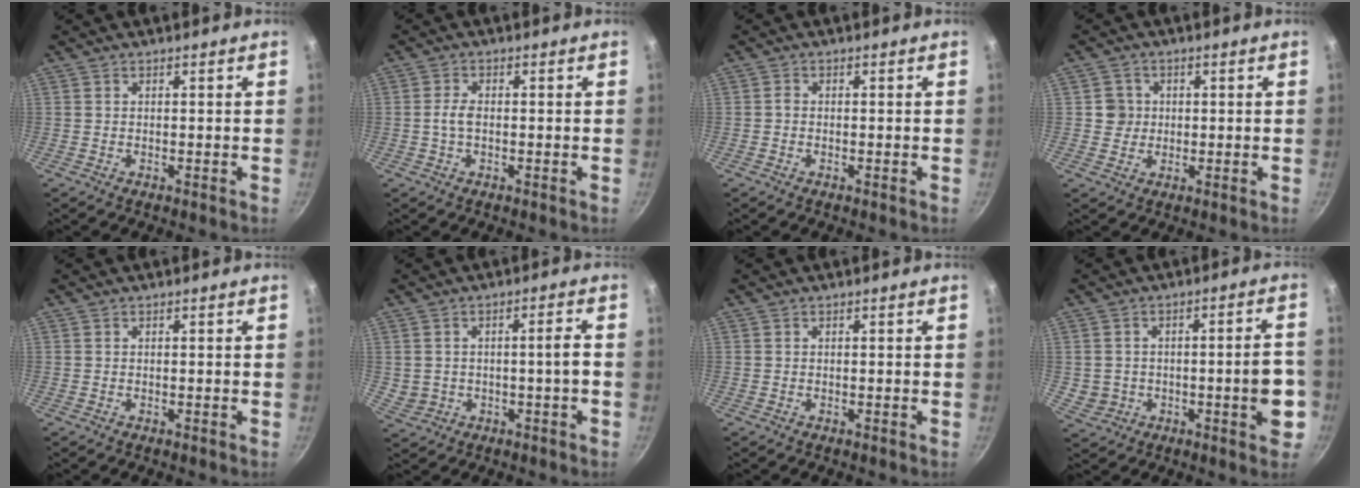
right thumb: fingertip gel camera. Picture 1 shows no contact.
{"total": 2.7, "force": [-0.3, 1.4, 2.2], "torque": [-0.045, 0.011, -0.010]}
{"total": 0.8, "force": [-0.2, 0.6, 0.4], "torque": [-0.006, 0.004, -0.007]}
{"total": 3.7, "force": [0.4, 3.6, 0.7], "torque": [0.012, 0.007, 0.002]}
{"total": 0.0}
{"total": 4.9, "force": [-0.5, 2.4, 4.3], "torque": [-0.066, 0.022, 0.013]}
{"total": 0.0}
{"total": 9.7, "force": [-1.7, 5.1, 8.1], "torque": [-0.097, 0.028, -0.008]}